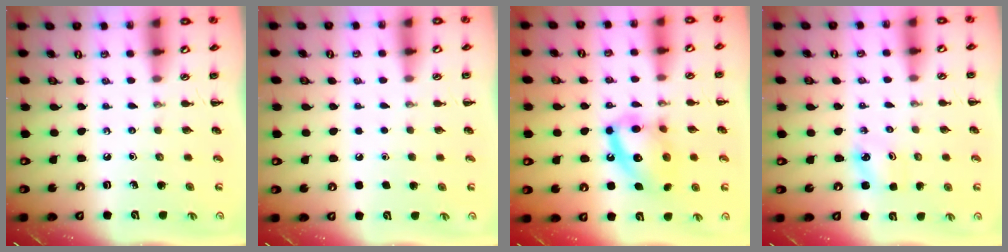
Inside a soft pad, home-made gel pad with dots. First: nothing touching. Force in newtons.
{"total": 2.3, "press": 2.3, "slide": 0.1}
{"total": 13.7, "press": 13.6, "slide": 1.5}
{"total": 2.6, "press": 2.5, "slide": 0.7}